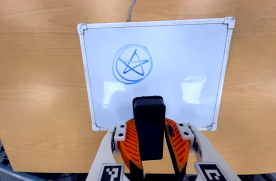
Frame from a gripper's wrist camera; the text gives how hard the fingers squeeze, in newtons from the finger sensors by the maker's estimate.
{"total": 10.6, "left": 9.4, "right": 11.8}